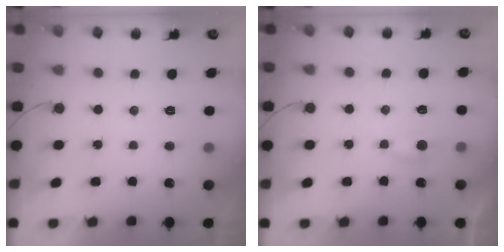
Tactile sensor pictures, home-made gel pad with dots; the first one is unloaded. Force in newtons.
{"total": 2.3, "press": 2.3, "slide": 0.3}